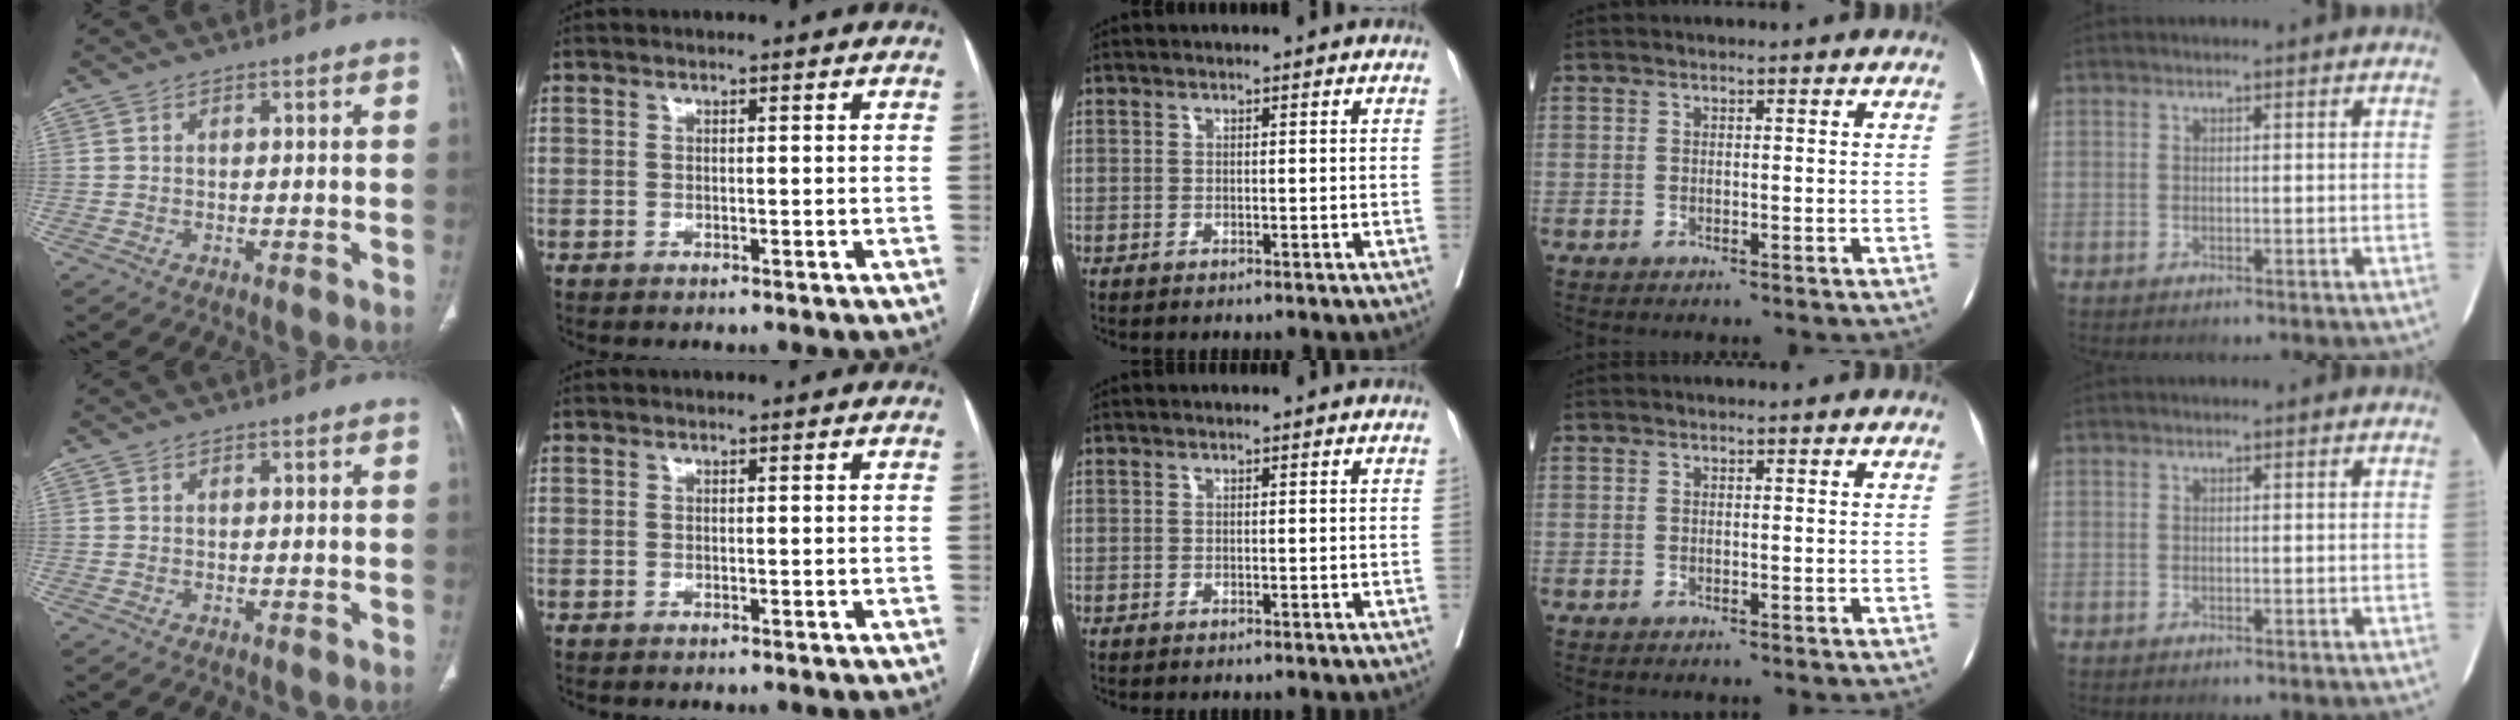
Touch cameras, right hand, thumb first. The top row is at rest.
{}